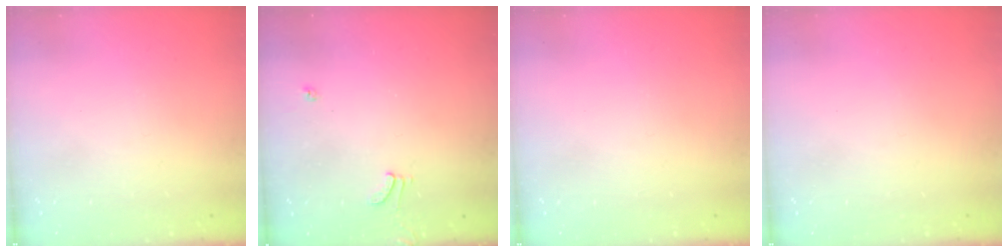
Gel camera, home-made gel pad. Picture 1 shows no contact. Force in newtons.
{"total": 1.7, "press": 1.7, "slide": 0.4}
{"total": 0.0}
{"total": 0.0}